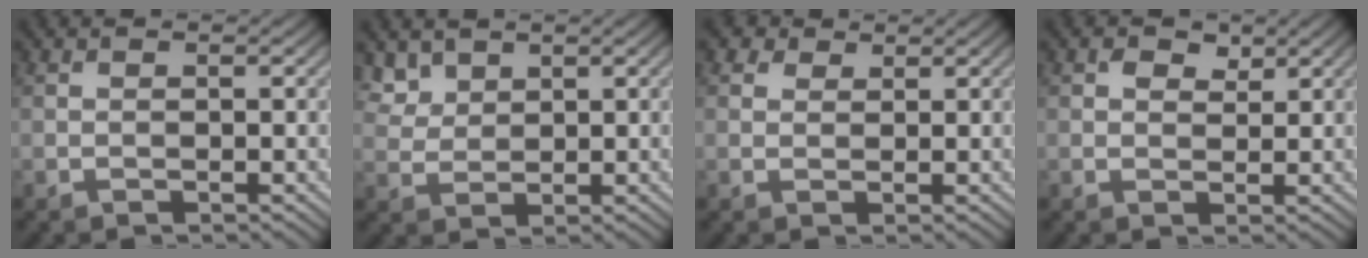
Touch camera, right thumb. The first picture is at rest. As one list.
[{"total": 3.2, "force": [2.3, 1.9, 1.2], "torque": [-0.041, -0.008, 0.058]}, {"total": 2.2, "force": [1.6, 1.3, 0.8], "torque": [-0.017, 0.004, 0.027]}, {"total": 2.0, "force": [1.1, 1.3, 1.0], "torque": [-0.017, -0.001, 0.019]}]